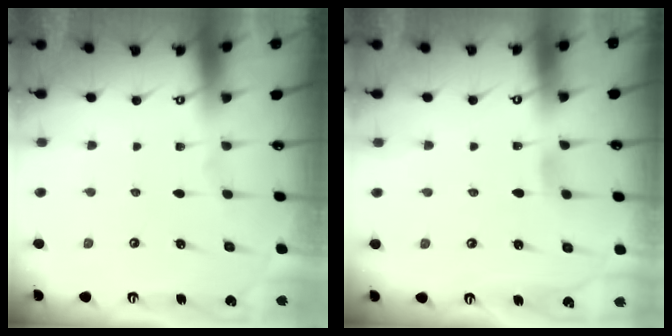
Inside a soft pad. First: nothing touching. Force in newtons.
{"total": 2.9, "press": 2.9, "slide": 0.3}